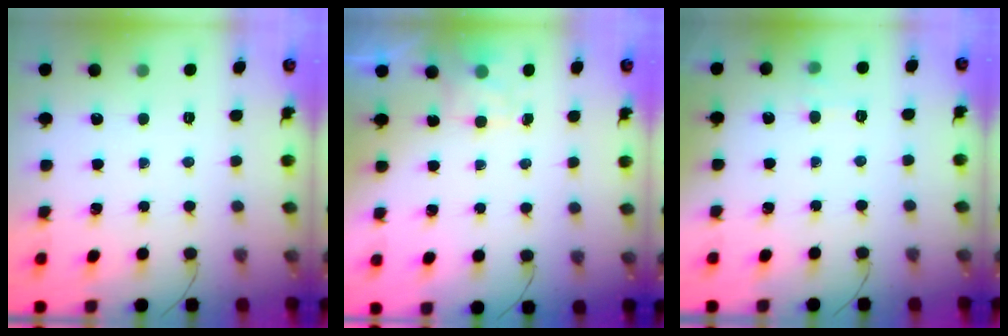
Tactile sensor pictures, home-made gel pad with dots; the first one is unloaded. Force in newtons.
{"total": 2.2, "press": 1.8, "slide": 1.3}
{"total": 6.3, "press": 5.9, "slide": 2.0}